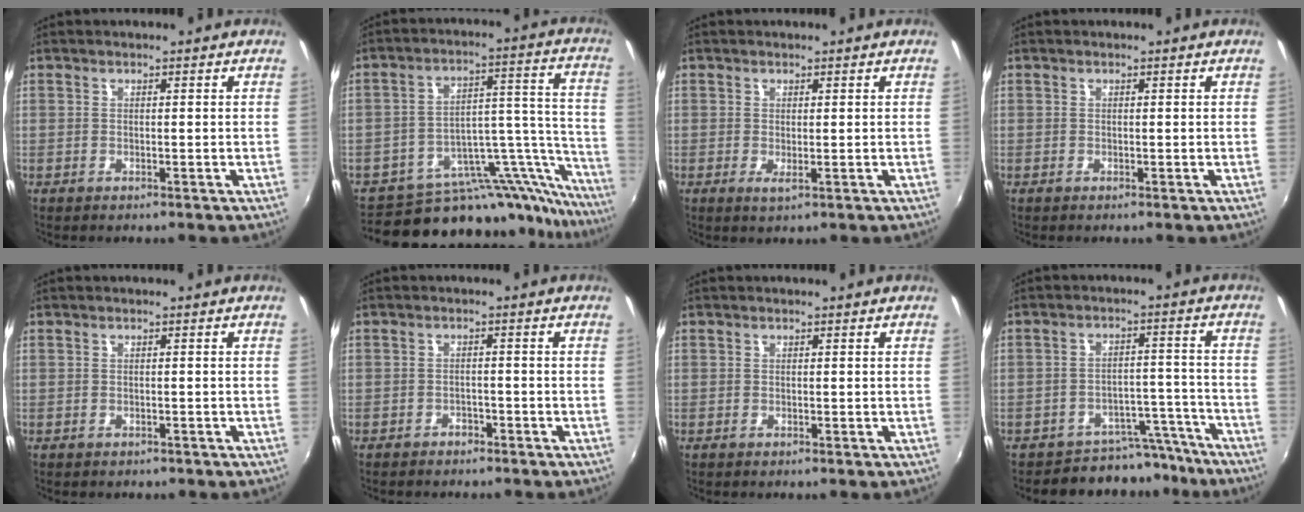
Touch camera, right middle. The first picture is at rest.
{"total": 24.5, "force": [-21.6, 7.7, 8.5], "torque": [-0.096, 0.032, -0.308]}
{"total": 1.4, "force": [0.0, 0.1, 1.4], "torque": [-0.025, -0.004, 0.001]}
{"total": 0.0}
{"total": 1.0, "force": [-0.6, 0.7, 0.2], "torque": [-0.007, -0.001, -0.005]}
{"total": 2.9, "force": [-2.5, 1.2, 0.6], "torque": [-0.022, -0.005, -0.038]}
{"total": 0.0}
{"total": 8.3, "force": [-7.4, 3.6, 0.9], "torque": [-0.003, 0.034, -0.097]}